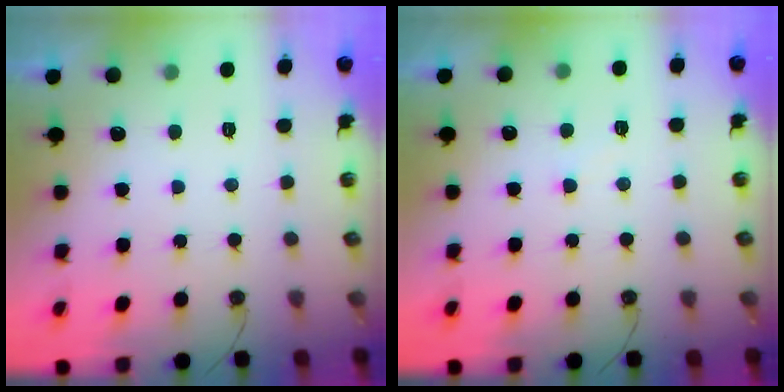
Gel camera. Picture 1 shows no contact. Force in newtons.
{"total": 2.7, "press": 2.7, "slide": 0.4}